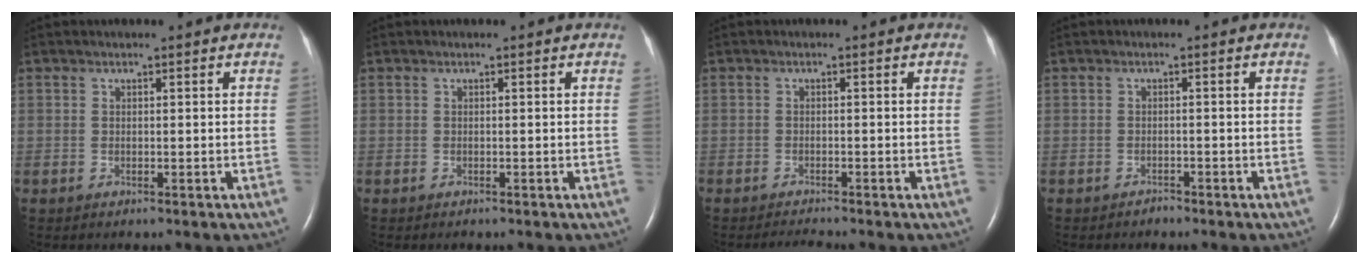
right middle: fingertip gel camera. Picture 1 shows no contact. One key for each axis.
{"total": 0.0}
{"total": 1.6, "fx": -1.5, "fy": -0.4, "fz": 0.2, "tx": -0.014, "ty": -0.011, "tz": -0.025}
{"total": 0.9, "fx": -0.8, "fy": 0.3, "fz": 0.0, "tx": -0.001, "ty": 0.000, "tz": -0.015}